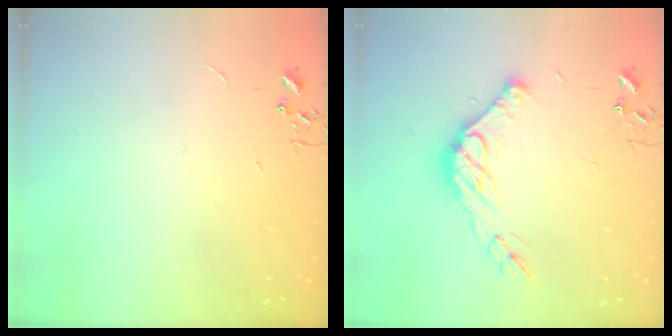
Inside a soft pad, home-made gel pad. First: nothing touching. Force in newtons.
{"total": 13.7, "press": 13.6, "slide": 1.2}